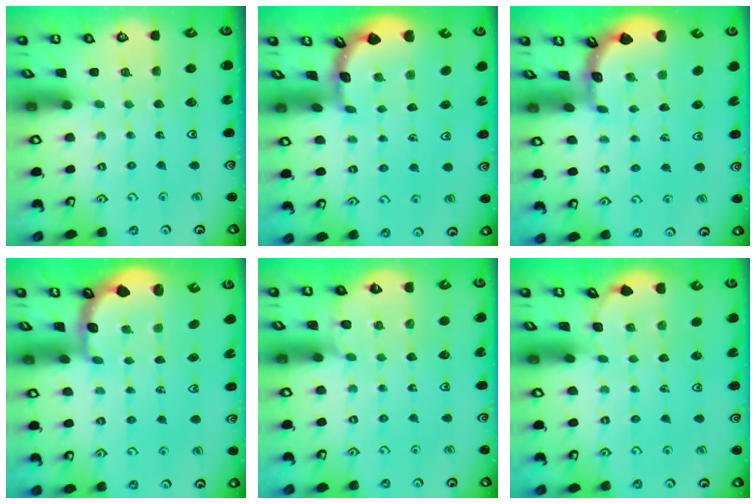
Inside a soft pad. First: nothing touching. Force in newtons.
{"total": 1.8, "press": 1.8, "slide": 0.2}
{"total": 1.7, "press": 1.7, "slide": 0.1}
{"total": 2.2, "press": 2.0, "slide": 1.1}
{"total": 3.3, "press": 3.3, "slide": 0.4}
{"total": 0.9, "press": 0.9, "slide": 0.1}